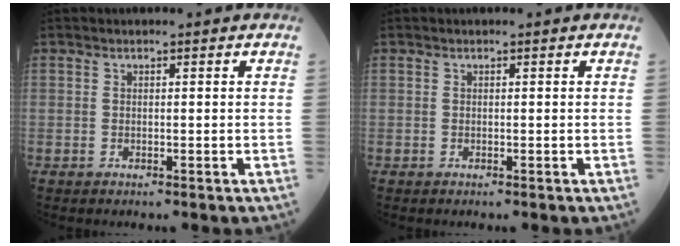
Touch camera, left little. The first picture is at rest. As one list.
[{"total": 0.0}]